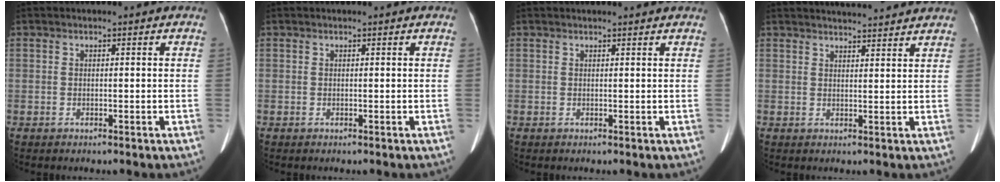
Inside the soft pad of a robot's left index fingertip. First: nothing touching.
{"total": 0.0}
{"total": 3.8, "force": [3.6, 0.0, 1.0], "torque": [-0.012, 0.022, 0.040]}
{"total": 8.8, "force": [8.4, 0.6, 2.4], "torque": [-0.035, 0.021, 0.102]}